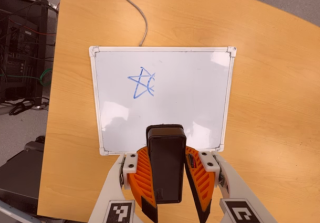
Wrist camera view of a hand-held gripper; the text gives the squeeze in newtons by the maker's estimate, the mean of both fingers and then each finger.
{"total": 11.3, "left": 10.1, "right": 12.5}